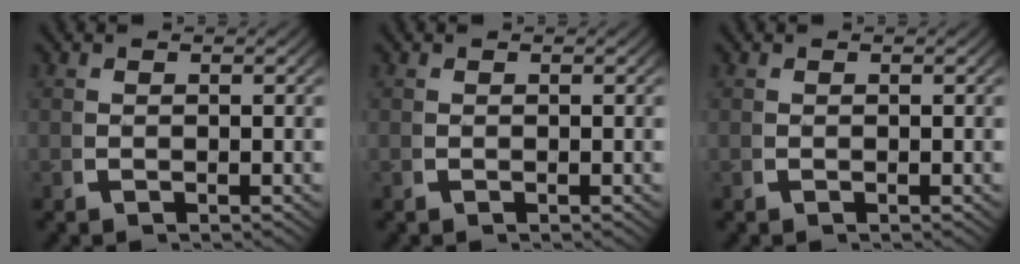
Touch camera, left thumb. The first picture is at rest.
{"total": 0.0}
{"total": 0.0}